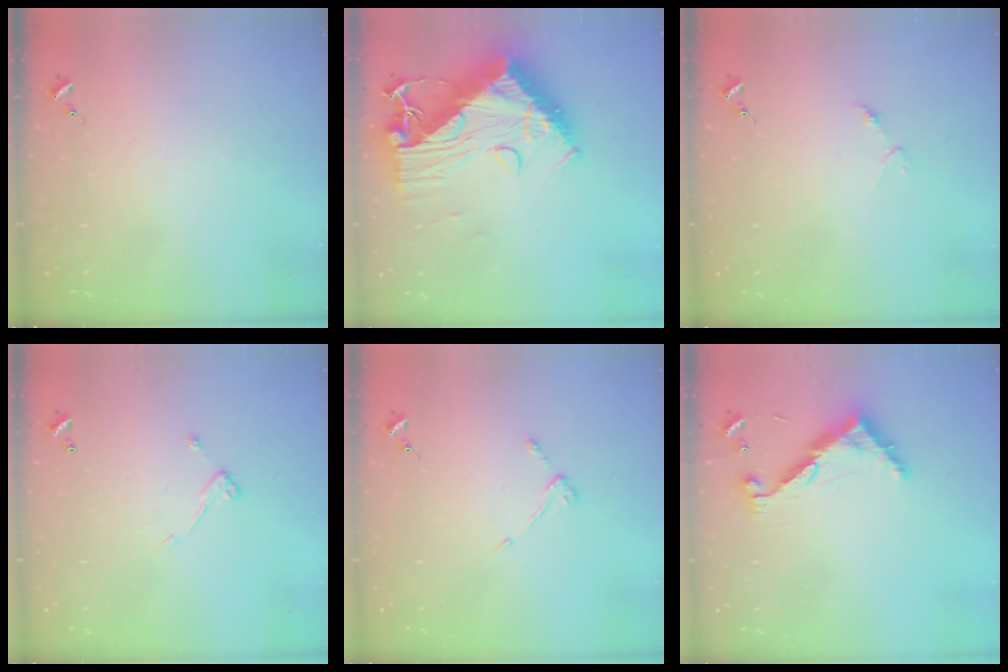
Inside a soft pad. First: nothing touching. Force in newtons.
{"total": 21.2, "press": 21.1, "slide": 2.0}
{"total": 3.1, "press": 3.0, "slide": 0.4}
{"total": 7.3, "press": 7.3, "slide": 0.5}
{"total": 3.7, "press": 3.7, "slide": 0.5}
{"total": 9.0, "press": 9.0, "slide": 0.5}